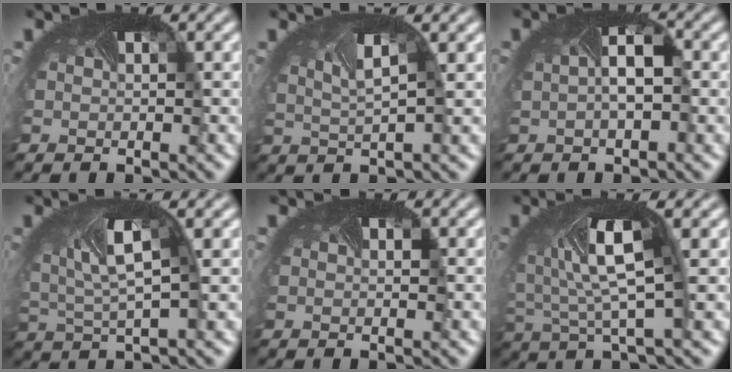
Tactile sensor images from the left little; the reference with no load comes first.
{"total": 3.0, "force": [1.2, 1.4, 2.4], "torque": [-0.055, 0.009, 0.024]}
{"total": 2.6, "force": [0.2, 1.5, 2.1], "torque": [-0.037, 0.008, 0.002]}
{"total": 4.6, "force": [1.0, 1.9, 4.1], "torque": [-0.102, -0.001, 0.014]}
{"total": 0.0}
{"total": 5.6, "force": [1.1, 1.9, 5.2], "torque": [-0.118, 0.003, 0.017]}